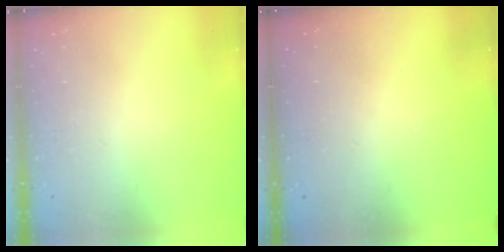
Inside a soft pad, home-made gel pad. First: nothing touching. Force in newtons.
{"total": 2.9, "press": 2.8, "slide": 0.8}